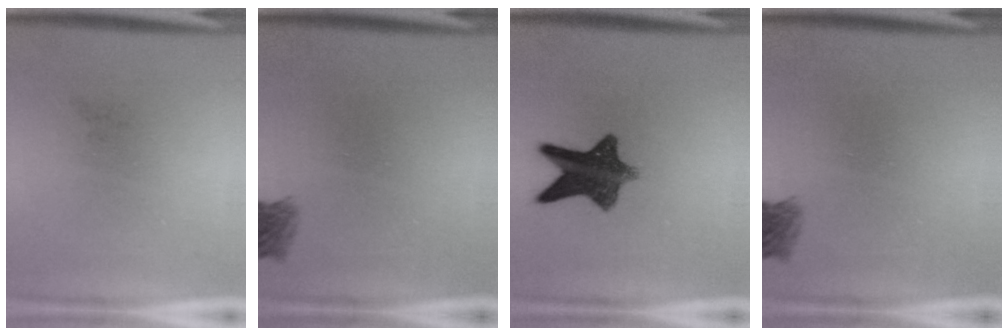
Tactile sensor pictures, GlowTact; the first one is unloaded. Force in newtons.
{"total": 2.6}
{"total": 10.2}
{"total": 2.6}